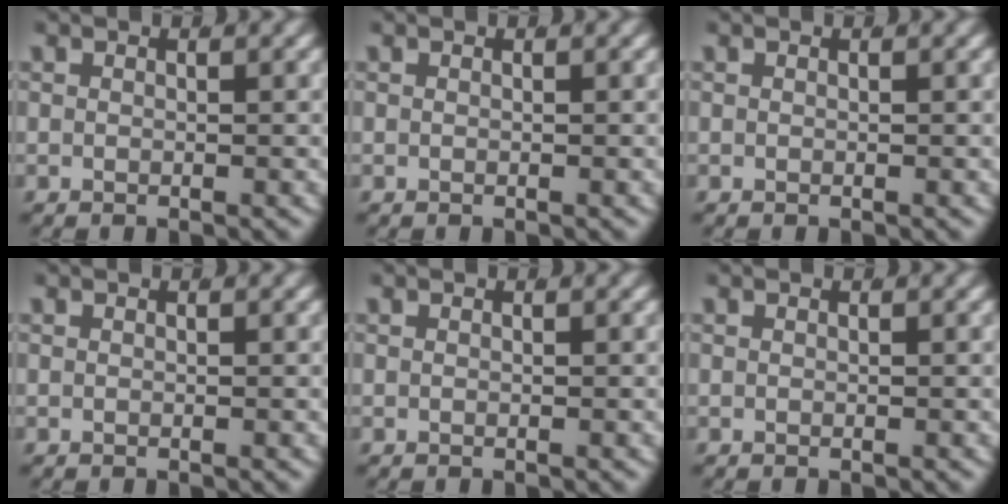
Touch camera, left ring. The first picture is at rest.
{"total": 0.0}
{"total": 0.0}
{"total": 0.0}
{"total": 0.0}
{"total": 0.0}